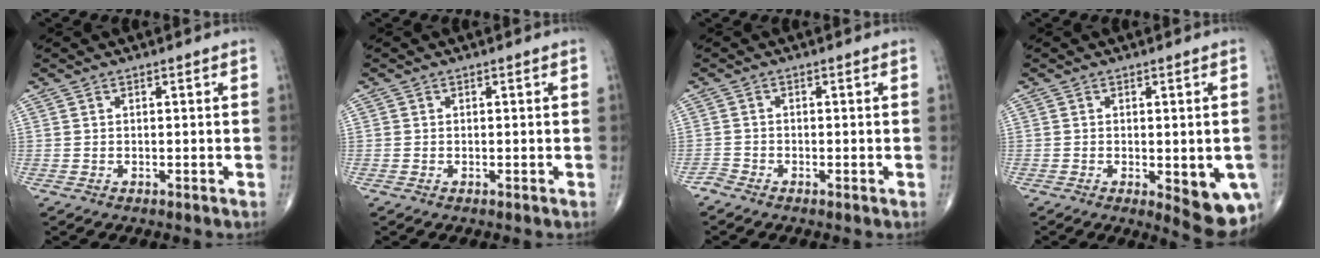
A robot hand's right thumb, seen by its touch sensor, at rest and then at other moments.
{"total": 0.0}
{"total": 1.3, "force": [-1.2, 0.3, 0.4], "torque": [-0.011, -0.005, -0.030]}
{"total": 9.3, "force": [-2.6, 3.3, 8.4], "torque": [-0.092, -0.009, -0.026]}